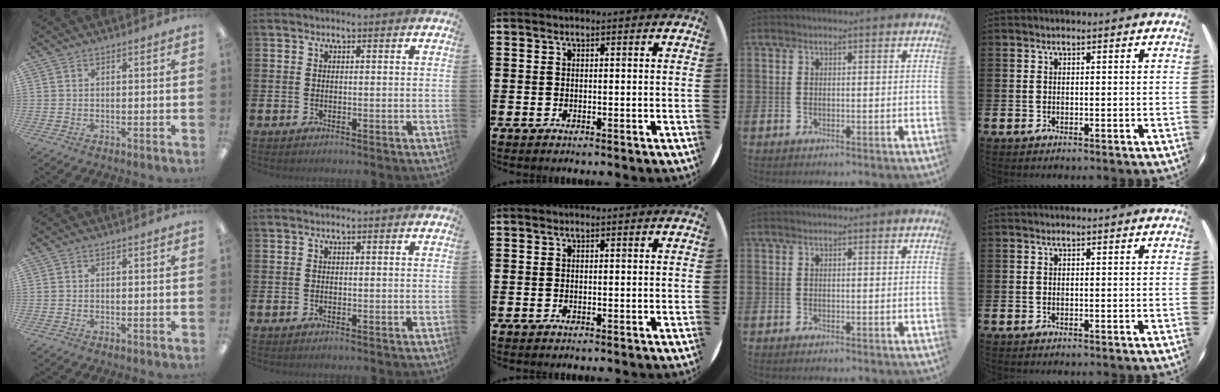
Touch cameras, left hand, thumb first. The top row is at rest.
{}